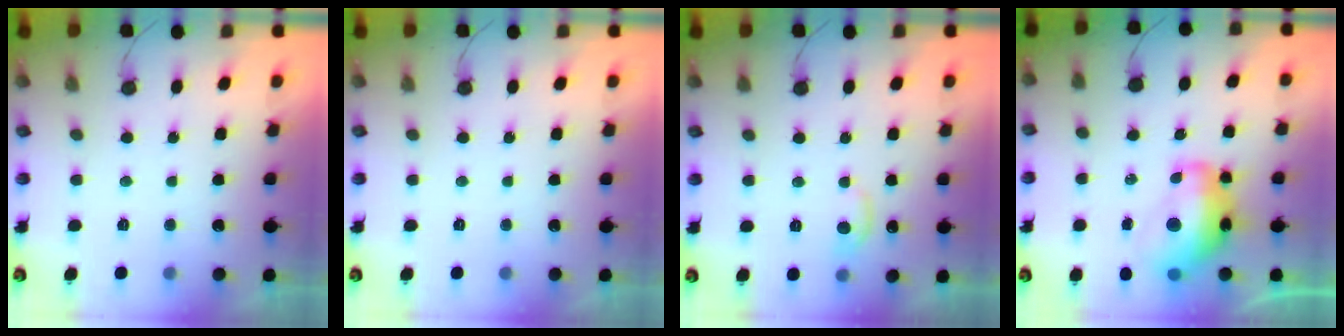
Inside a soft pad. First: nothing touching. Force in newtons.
{"total": 0.0}
{"total": 7.4, "press": 7.3, "slide": 0.8}
{"total": 14.7, "press": 14.6, "slide": 1.4}